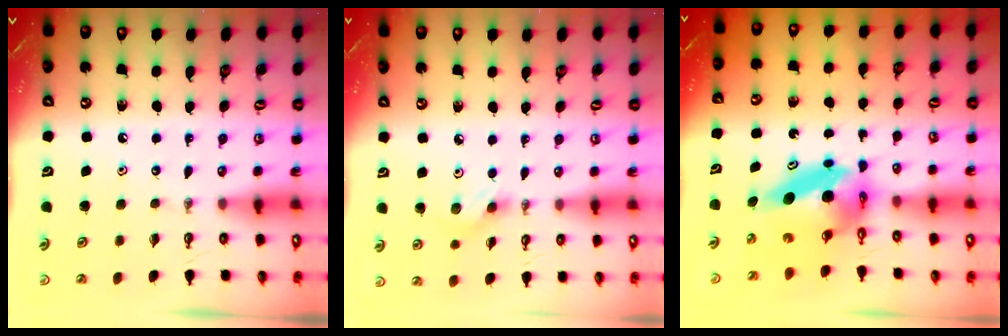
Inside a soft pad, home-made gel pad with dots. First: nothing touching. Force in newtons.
{"total": 8.5, "press": 6.6, "slide": 5.3}
{"total": 7.6, "press": 7.6, "slide": 0.6}